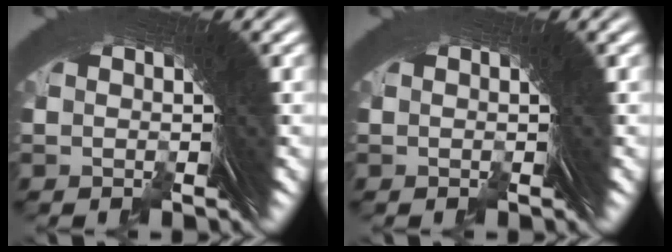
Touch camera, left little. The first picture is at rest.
{"total": 0.0}